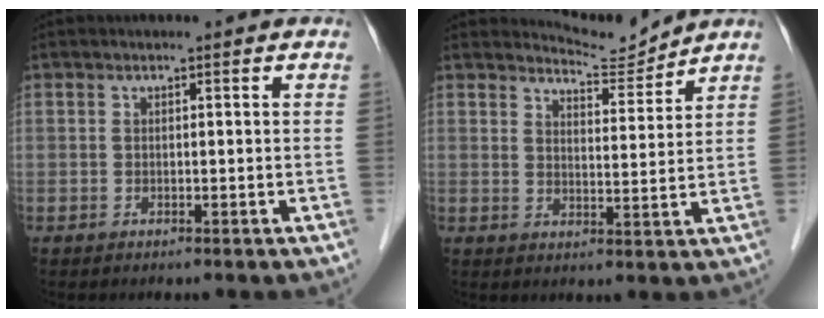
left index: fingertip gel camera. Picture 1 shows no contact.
{"total": 4.8, "force": [4.6, -0.5, -1.1], "torque": [0.005, -0.018, 0.077]}